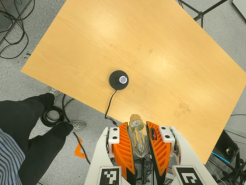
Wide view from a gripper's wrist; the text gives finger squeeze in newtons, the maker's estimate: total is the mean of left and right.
{"total": 21.9, "left": 25.0, "right": 18.7}